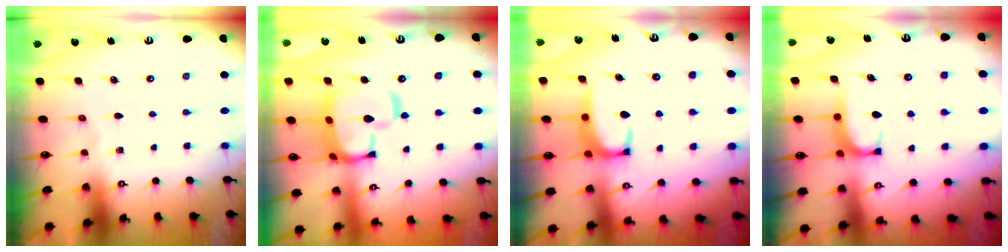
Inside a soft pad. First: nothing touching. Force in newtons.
{"total": 12.5, "press": 12.4, "slide": 1.3}
{"total": 3.5, "press": 3.4, "slide": 0.5}
{"total": 1.6, "press": 1.5, "slide": 0.5}